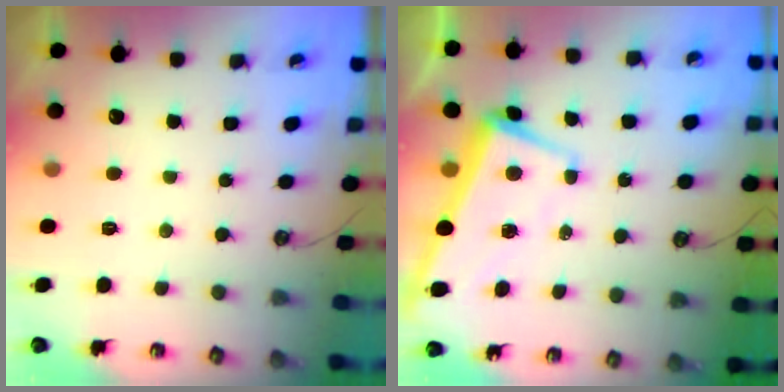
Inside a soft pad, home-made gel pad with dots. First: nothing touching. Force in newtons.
{"total": 1.6, "press": 0.1, "slide": 1.5}